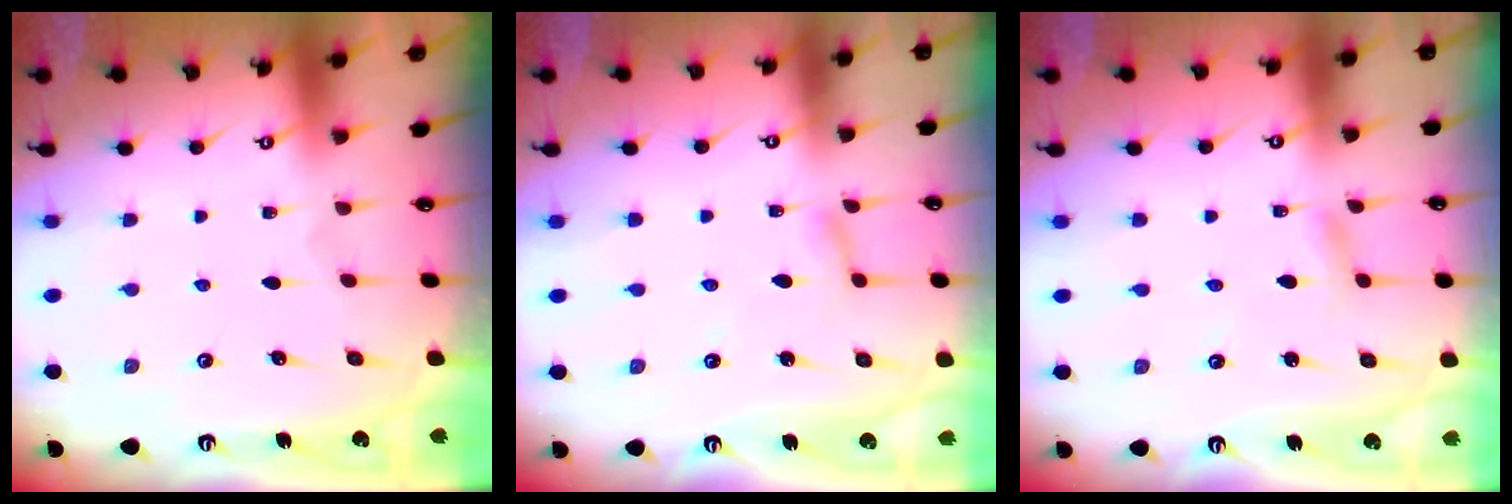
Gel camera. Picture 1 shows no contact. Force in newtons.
{"total": 2.8, "press": 2.7, "slide": 0.3}
{"total": 2.3, "press": 2.3, "slide": 0.3}